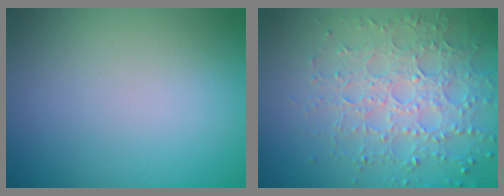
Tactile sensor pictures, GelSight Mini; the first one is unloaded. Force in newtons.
{"total": 5.5, "press": 4.7, "slide": 2.8}